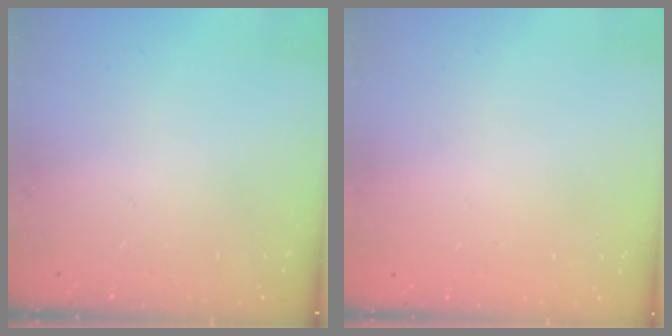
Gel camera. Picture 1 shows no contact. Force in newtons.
{"total": 0.0}